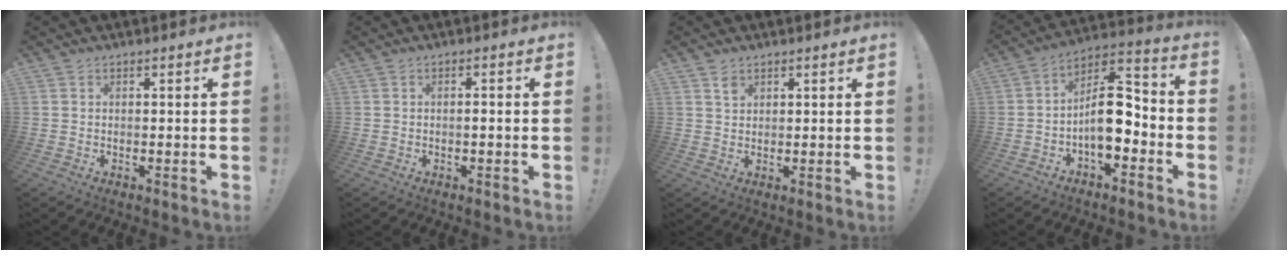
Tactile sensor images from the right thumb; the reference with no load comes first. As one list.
[{"total": 0.9, "force": [-0.5, -0.1, 0.8], "torque": [-0.016, 0.001, -0.009]}, {"total": 2.4, "force": [1.7, 1.5, 0.9], "torque": [0.001, -0.012, 0.029]}, {"total": 13.2, "force": [-2.8, 6.9, 10.9], "torque": [-0.172, 0.018, -0.044]}]